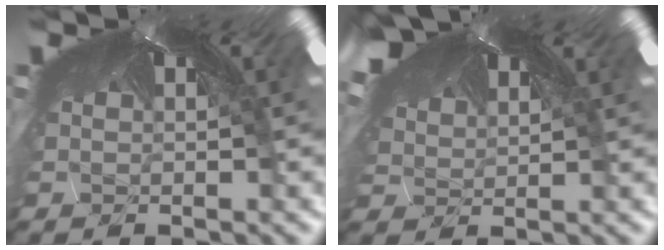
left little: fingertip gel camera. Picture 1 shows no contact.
{"total": 1.6, "force": [-1.5, -0.5, -0.6], "torque": [-0.006, -0.019, -0.009]}